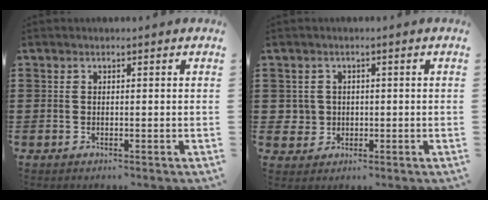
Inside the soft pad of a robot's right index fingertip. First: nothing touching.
{"total": 2.4, "force": [-0.1, 2.4, 0.3], "torque": [-0.018, 0.006, -0.005]}